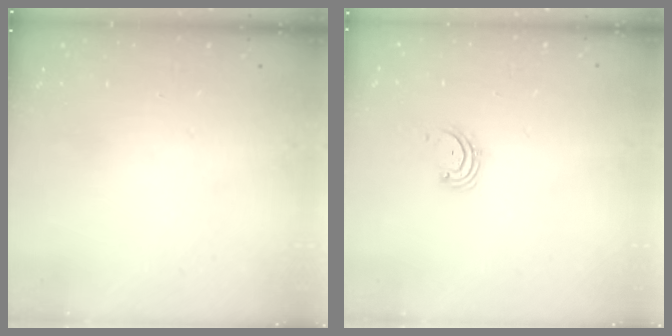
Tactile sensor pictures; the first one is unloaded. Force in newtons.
{"total": 2.1, "press": 2.1, "slide": 0.3}